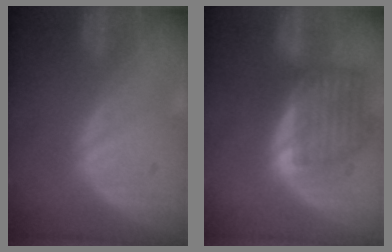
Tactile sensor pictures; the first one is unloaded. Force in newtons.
{"total": 8.0, "press": 7.2, "slide": 3.4}